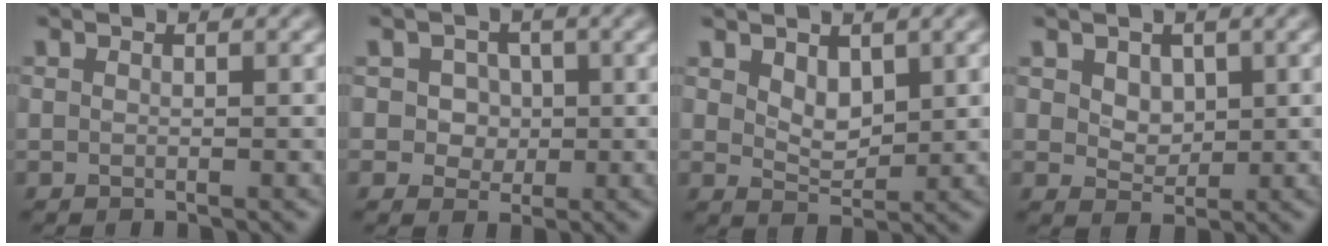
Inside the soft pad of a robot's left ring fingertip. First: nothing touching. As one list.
[{"total": 3.3, "force": [0.8, 2.9, 1.4], "torque": [-0.007, 0.012, 0.002]}, {"total": 2.4, "force": [1.2, 1.4, 1.5], "torque": [-0.030, -0.008, 0.028]}, {"total": 2.3, "force": [1.0, 1.7, 1.2], "torque": [-0.028, -0.009, 0.021]}]